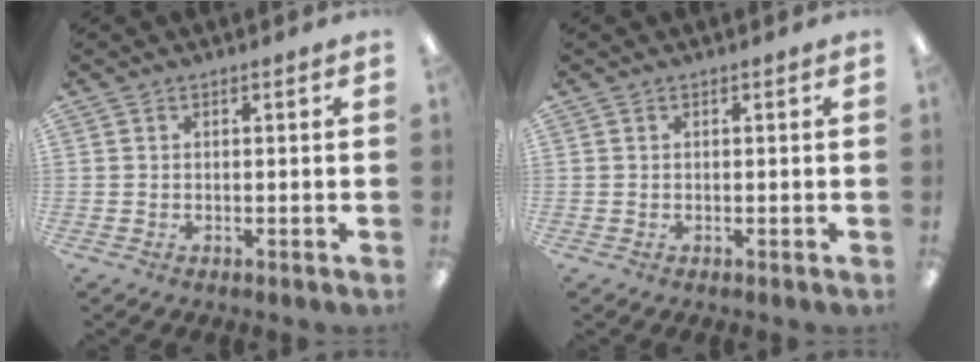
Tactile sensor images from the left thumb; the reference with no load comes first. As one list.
[{"total": 0.0}]